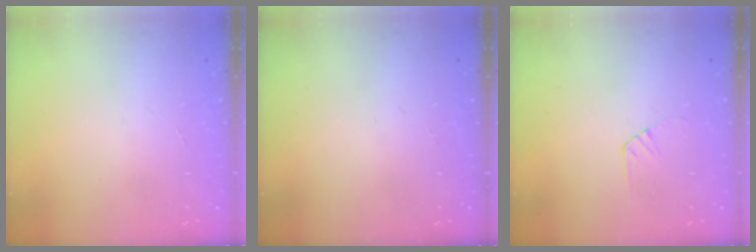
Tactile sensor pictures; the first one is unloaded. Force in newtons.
{"total": 0.0}
{"total": 5.6, "press": 5.6, "slide": 0.5}